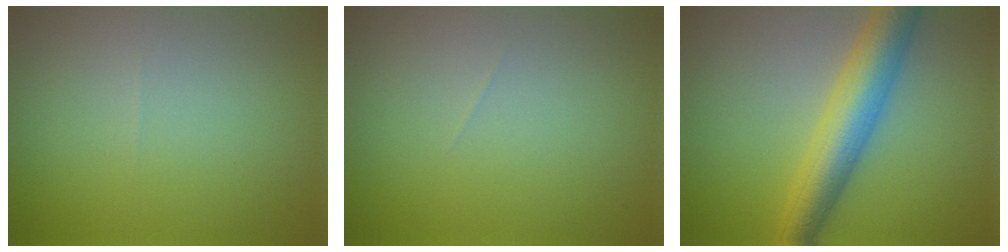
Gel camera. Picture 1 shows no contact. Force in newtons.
{"total": 0.0}
{"total": 6.5, "press": 6.5, "slide": 0.0}